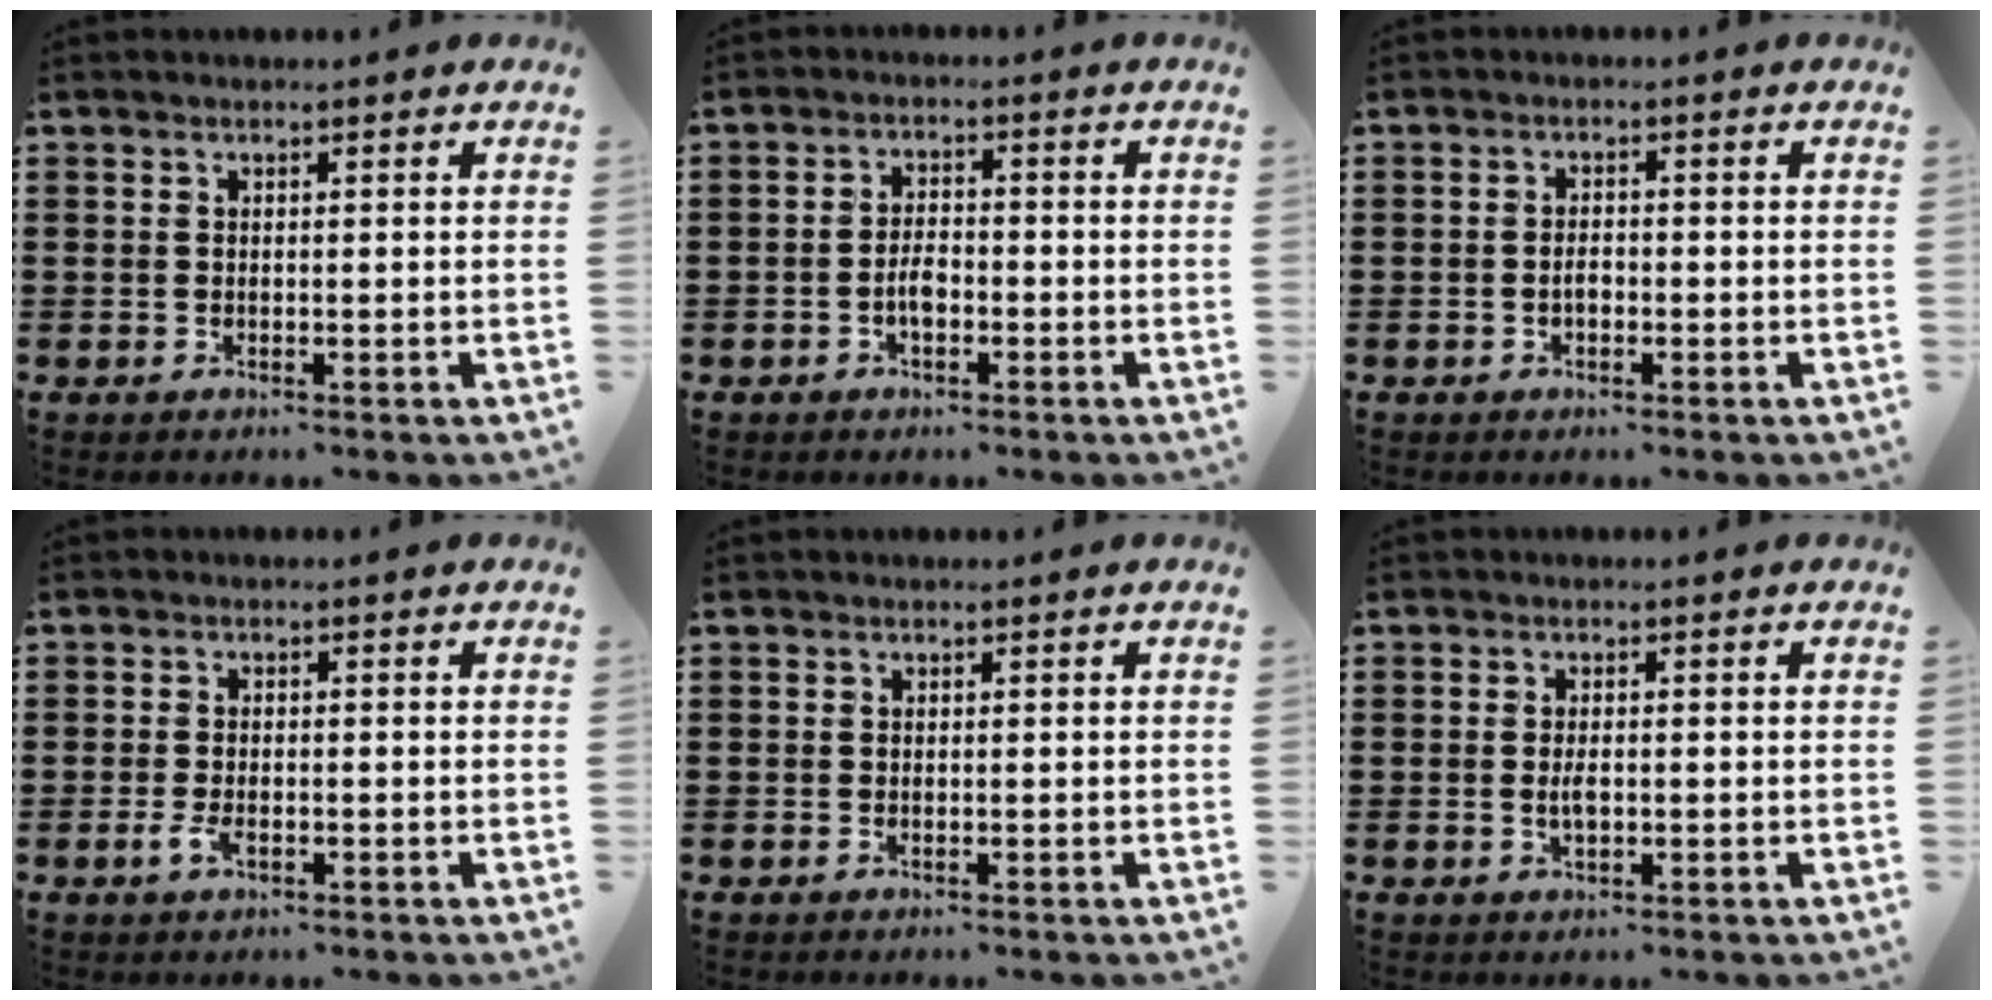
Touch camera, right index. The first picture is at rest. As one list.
[{"total": 3.0, "force": [-1.1, 1.5, 2.4], "torque": [-0.053, 0.003, -0.023]}, {"total": 1.6, "force": [-0.5, 0.8, 1.3], "torque": [-0.026, 0.002, -0.009]}, {"total": 2.3, "force": [-0.9, 1.1, 1.9], "torque": [-0.050, -0.006, -0.020]}, {"total": 0.0}, {"total": 2.4, "force": [-0.2, 1.0, 2.2], "torque": [-0.040, 0.000, -0.003]}]